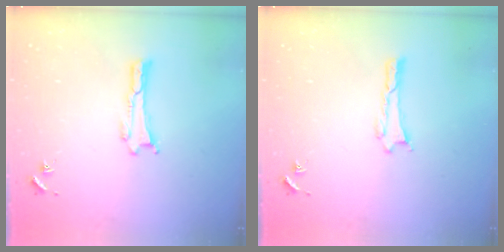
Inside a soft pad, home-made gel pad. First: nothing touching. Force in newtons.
{"total": 0.0}